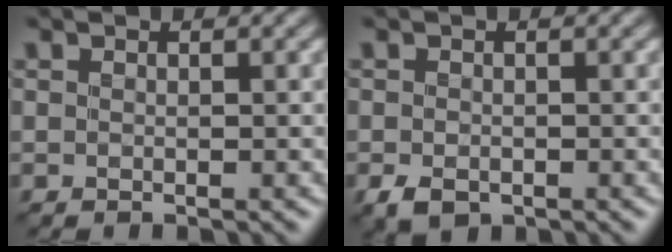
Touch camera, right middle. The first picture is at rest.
{"total": 2.0, "force": [-0.8, 1.4, 1.1], "torque": [-0.027, -0.008, -0.014]}